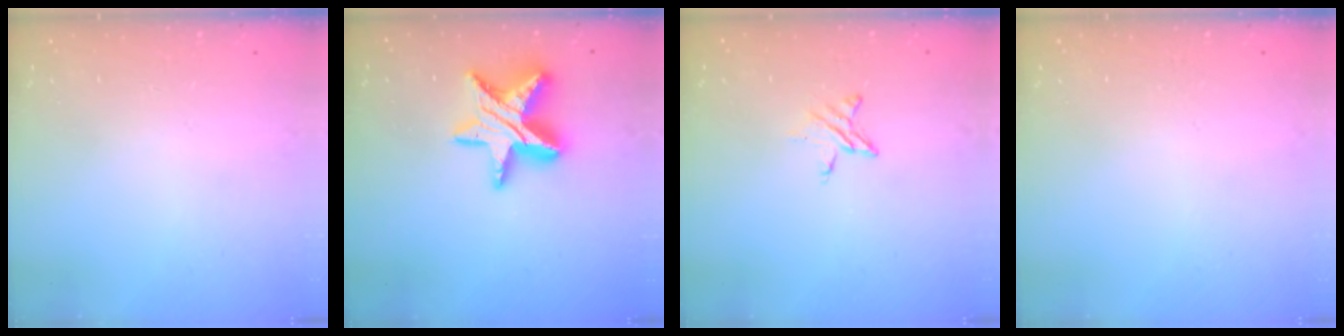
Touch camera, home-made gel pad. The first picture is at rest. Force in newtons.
{"total": 15.7, "press": 15.7, "slide": 1.2}
{"total": 5.0, "press": 5.0, "slide": 0.6}
{"total": 0.0}